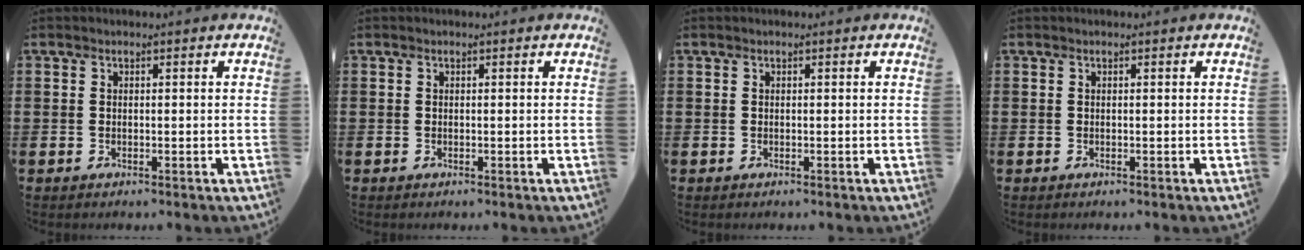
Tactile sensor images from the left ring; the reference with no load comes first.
{"total": 0.0}
{"total": 0.0}
{"total": 0.0}